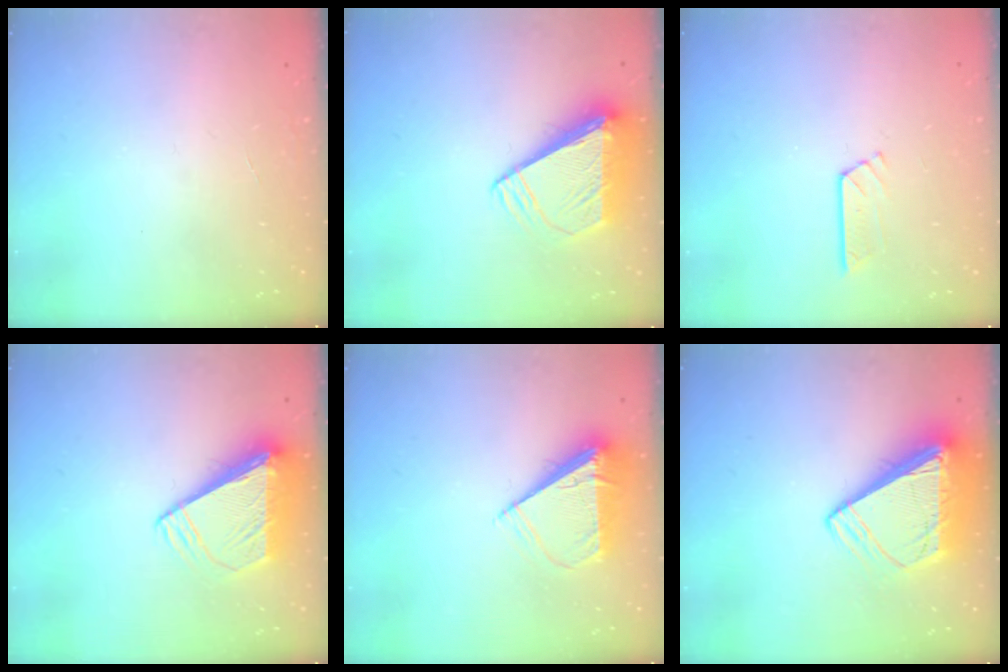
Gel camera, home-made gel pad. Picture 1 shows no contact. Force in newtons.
{"total": 8.9, "press": 8.9, "slide": 1.1}
{"total": 3.3, "press": 3.3, "slide": 0.3}
{"total": 8.9, "press": 8.9, "slide": 1.1}
{"total": 7.4, "press": 7.2, "slide": 1.3}
{"total": 11.8, "press": 11.7, "slide": 1.2}